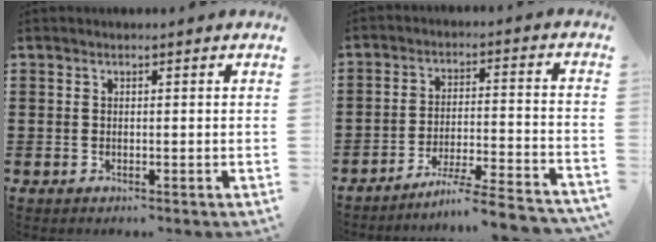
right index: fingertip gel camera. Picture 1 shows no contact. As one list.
[{"total": 6.4, "force": [-5.8, -0.5, 2.8], "torque": [-0.049, -0.011, -0.114]}]